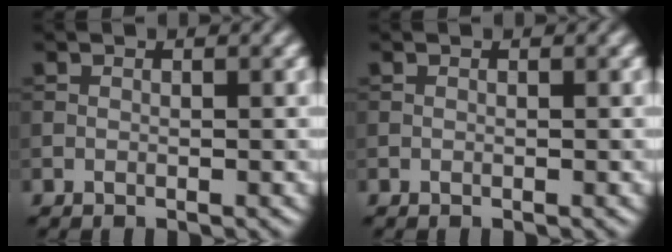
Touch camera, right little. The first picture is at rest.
{"total": 0.0}